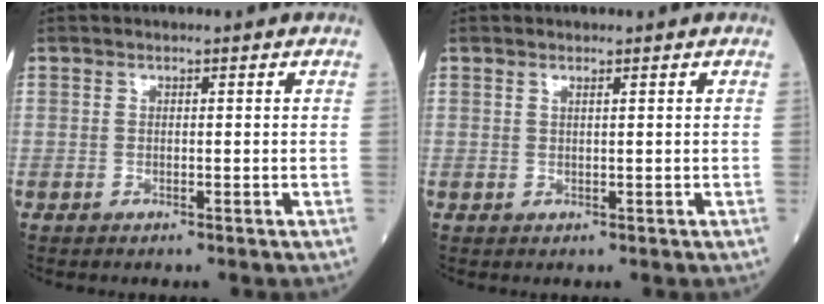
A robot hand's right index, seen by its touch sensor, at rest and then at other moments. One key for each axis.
{"total": 0.6, "fx": 0.5, "fy": -0.1, "fz": 0.4, "tx": -0.015, "ty": -0.003, "tz": 0.013}